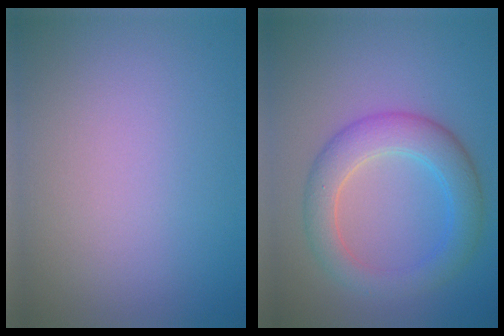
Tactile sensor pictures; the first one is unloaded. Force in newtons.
{"total": 5.0, "press": 5.0, "slide": 0.3}